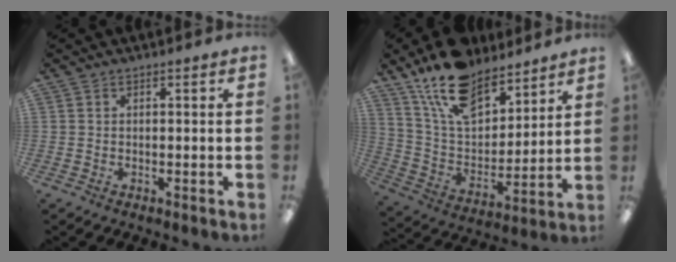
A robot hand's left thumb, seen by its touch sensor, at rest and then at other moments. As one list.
[{"total": 17.6, "force": [13.4, 8.4, 7.7], "torque": [-0.158, -0.071, 0.247]}]